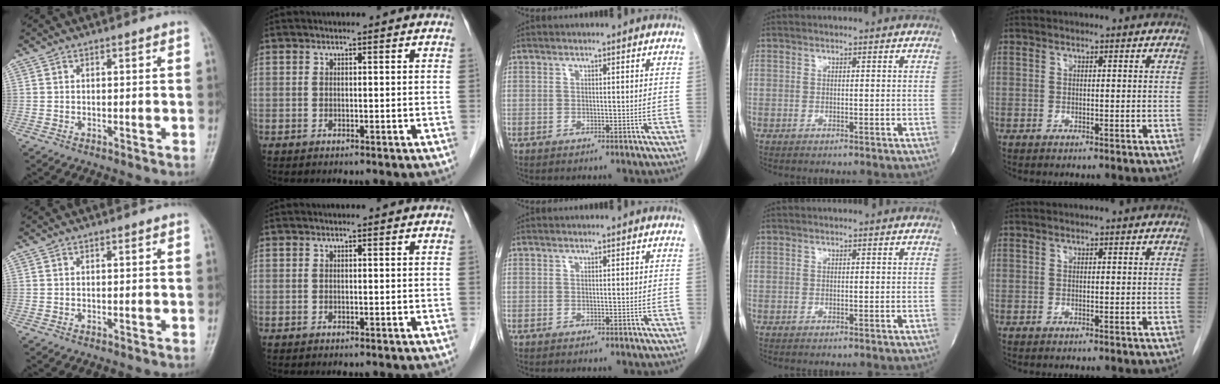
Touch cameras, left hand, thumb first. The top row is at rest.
{}